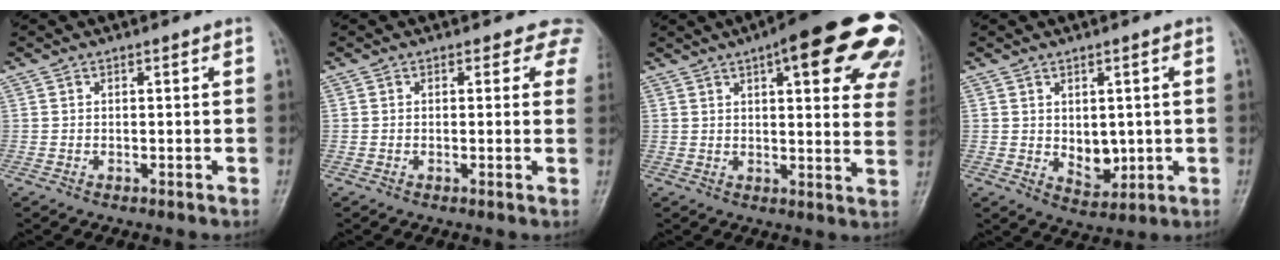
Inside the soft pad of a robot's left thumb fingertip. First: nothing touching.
{"total": 4.0, "force": [3.0, 2.6, 0.9], "torque": [0.028, -0.008, 0.005]}
{"total": 23.6, "force": [12.4, 7.2, 18.7], "torque": [-0.199, -0.013, 0.140]}
{"total": 5.8, "force": [0.1, 3.9, 4.2], "torque": [-0.040, -0.014, 0.017]}